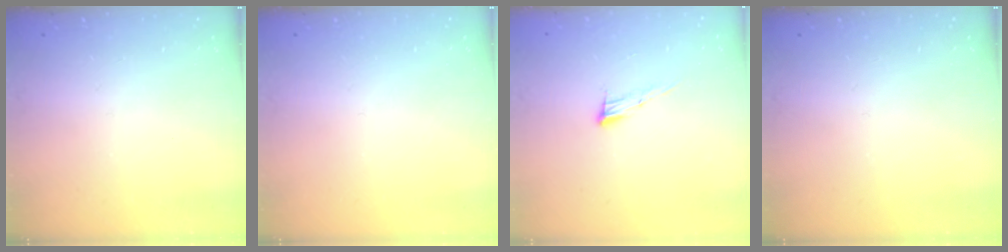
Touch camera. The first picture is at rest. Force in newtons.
{"total": 0.0}
{"total": 8.1, "press": 7.9, "slide": 1.6}
{"total": 0.0}